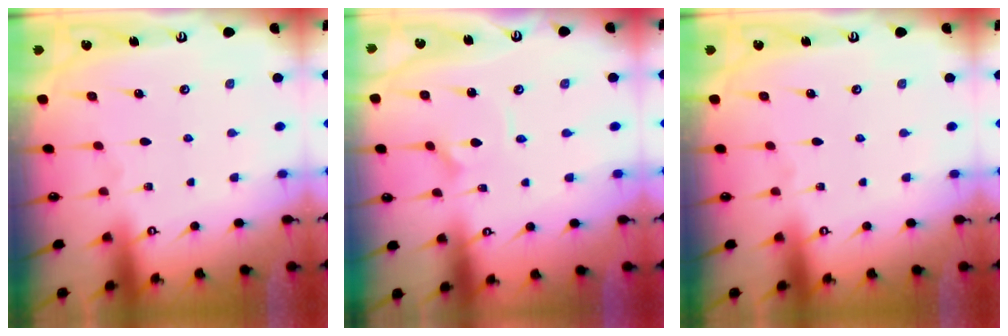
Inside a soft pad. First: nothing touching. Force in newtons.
{"total": 2.5, "press": 2.5, "slide": 0.3}
{"total": 0.0}